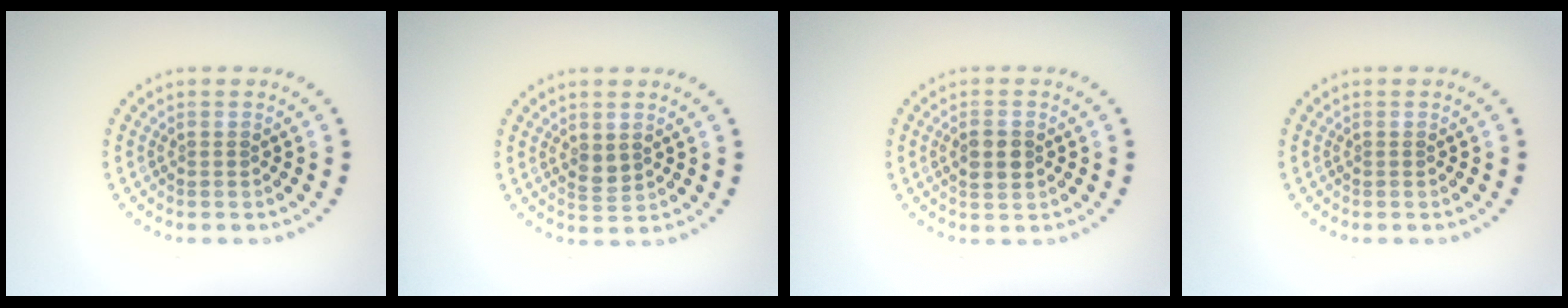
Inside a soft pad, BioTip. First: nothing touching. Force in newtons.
{"total": 1.5, "press": 1.4, "slide": 0.5}
{"total": 2.1, "press": 2.1, "slide": 0.2}
{"total": 0.0}